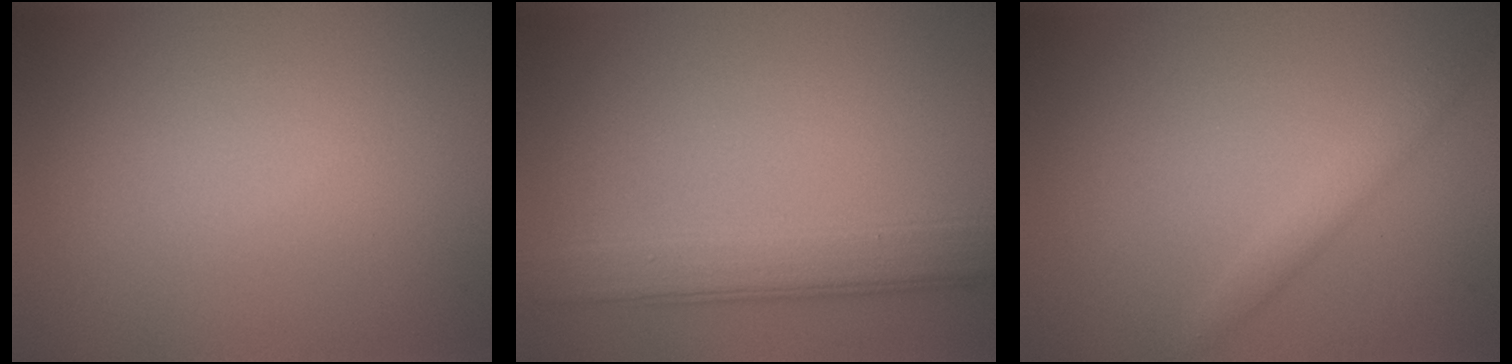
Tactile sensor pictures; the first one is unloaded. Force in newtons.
{"total": 4.8, "press": 4.8, "slide": 0.3}
{"total": 1.7, "press": 1.7, "slide": 0.1}